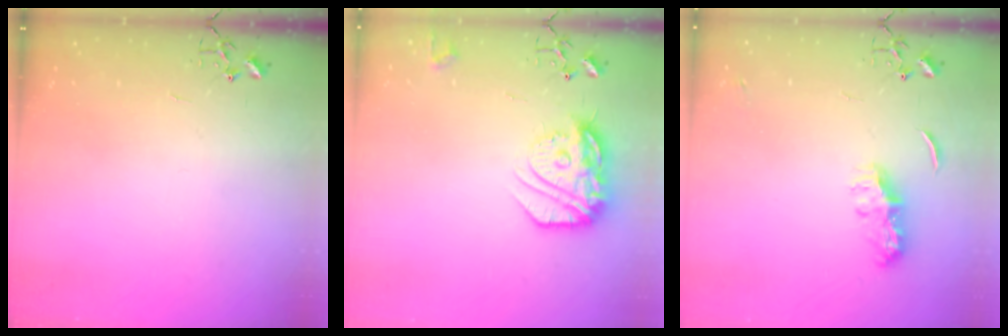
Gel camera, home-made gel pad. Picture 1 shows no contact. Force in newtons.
{"total": 18.7, "press": 18.6, "slide": 1.6}
{"total": 8.1, "press": 8.1, "slide": 0.6}